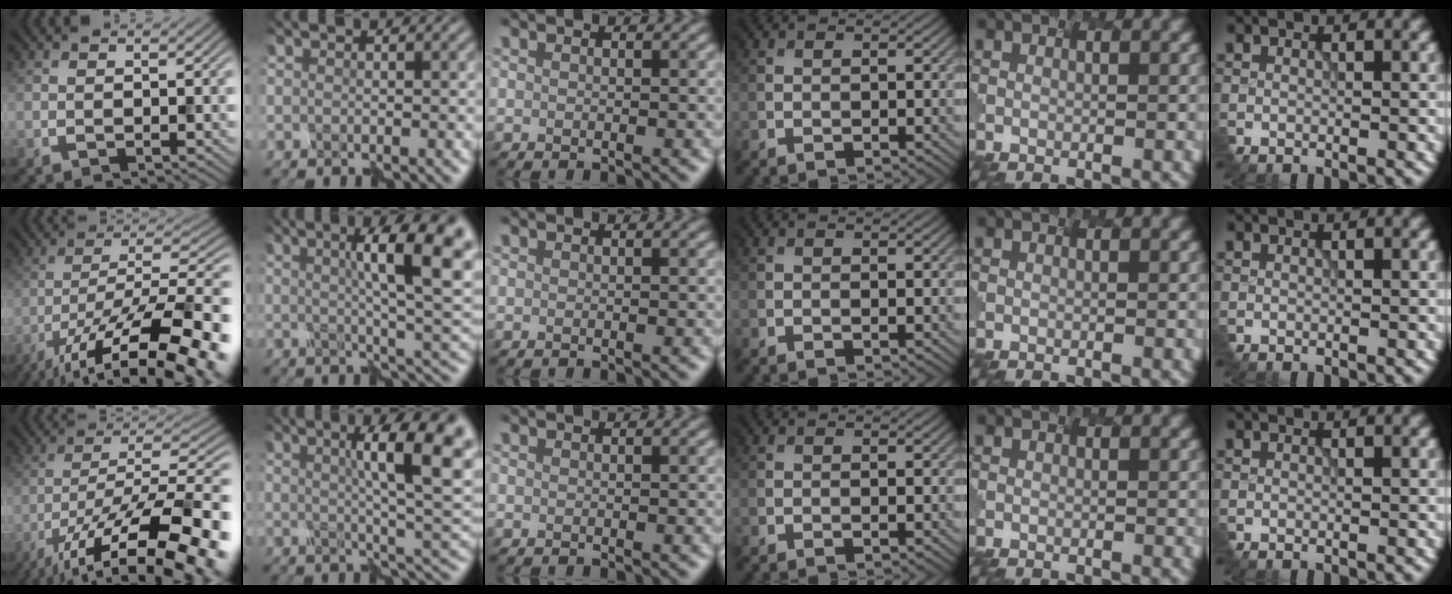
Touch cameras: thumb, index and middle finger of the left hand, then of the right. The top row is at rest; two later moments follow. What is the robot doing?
{"motion": "assemble", "object": "spray bottle"}